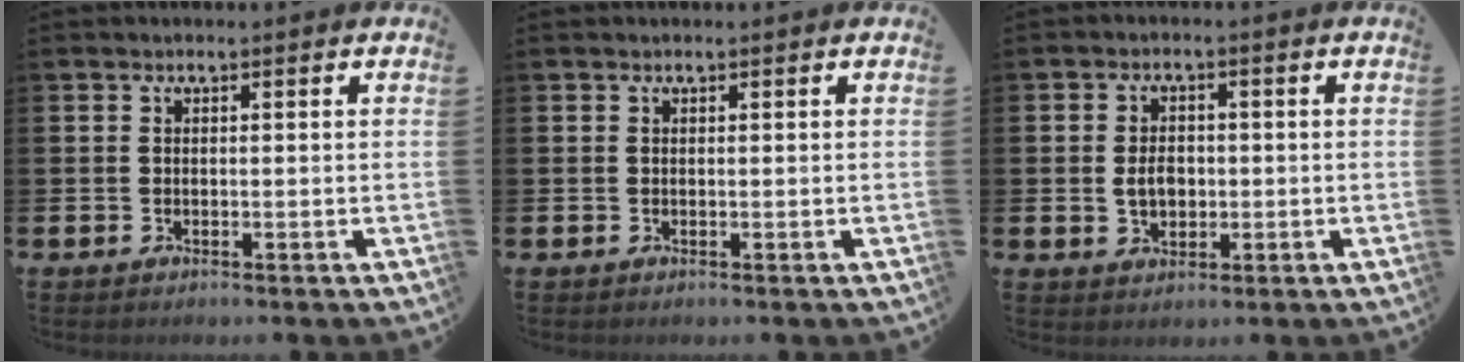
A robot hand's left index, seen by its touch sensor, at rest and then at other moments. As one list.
[{"total": 0.0}, {"total": 3.4, "force": [-0.2, 2.4, 2.3], "torque": [-0.025, -0.001, -0.010]}]